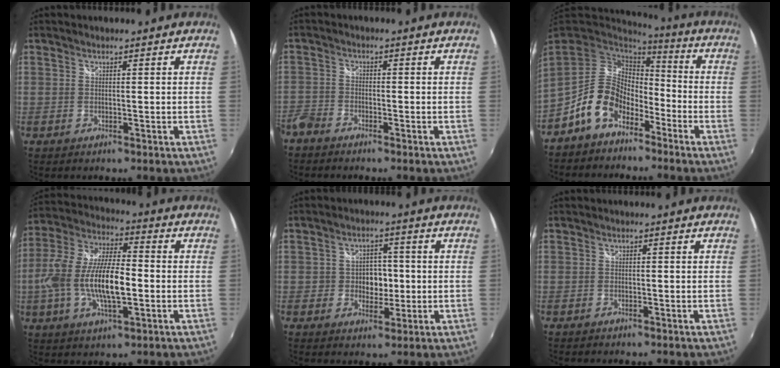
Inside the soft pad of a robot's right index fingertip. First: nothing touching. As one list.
[{"total": 4.9, "force": [-4.1, 2.4, 1.4], "torque": [-0.046, -0.011, -0.086]}, {"total": 12.0, "force": [-6.8, 8.0, 5.8], "torque": [-0.124, 0.024, -0.118]}, {"total": 15.9, "force": [-3.1, 5.8, 14.5], "torque": [-0.287, -0.004, -0.057]}, {"total": 5.2, "force": [-0.6, 4.4, 2.7], "torque": [-0.042, 0.006, -0.007]}, {"total": 0.7, "force": [-0.6, 0.4, 0.1], "torque": [-0.005, -0.002, -0.013]}]